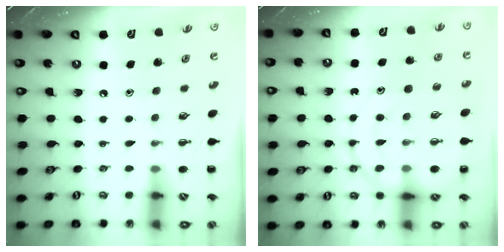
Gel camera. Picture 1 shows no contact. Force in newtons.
{"total": 14.2, "press": 14.0, "slide": 2.4}